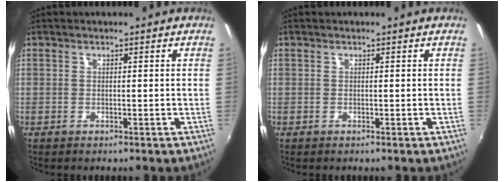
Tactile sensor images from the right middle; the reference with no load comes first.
{"total": 0.0}